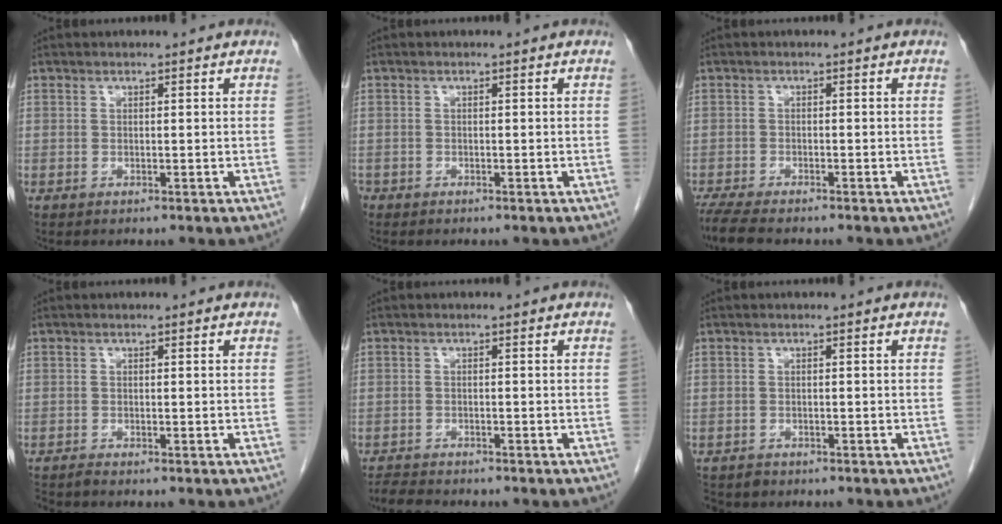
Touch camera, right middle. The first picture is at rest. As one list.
[{"total": 1.2, "force": [-0.9, 0.8, 0.2], "torque": [-0.009, 0.001, -0.016]}, {"total": 6.6, "force": [-5.6, 1.2, 3.2], "torque": [-0.060, -0.018, -0.093]}, {"total": 0.9, "force": [-0.9, -0.2, 0.1], "torque": [-0.006, -0.002, -0.019]}, {"total": 3.7, "force": [-3.6, 0.5, 0.9], "torque": [-0.019, -0.015, -0.059]}, {"total": 2.5, "force": [-2.1, 1.4, 0.1], "torque": [-0.004, 0.001, -0.036]}]